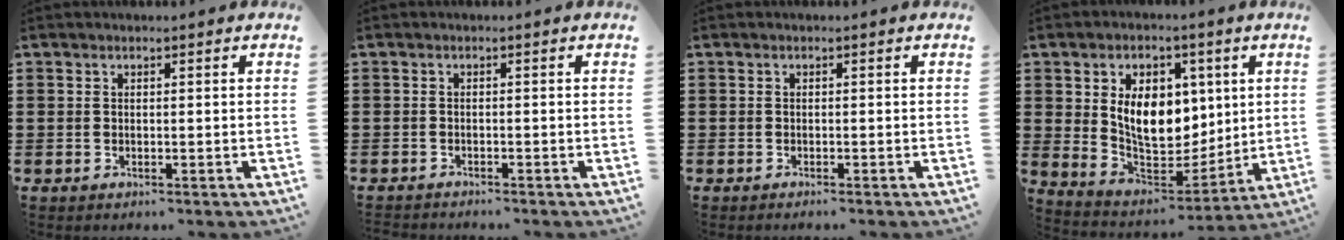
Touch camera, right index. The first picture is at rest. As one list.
[{"total": 1.2, "force": [-1.2, -0.1, -0.1], "torque": [0.000, 0.000, -0.024]}, {"total": 0.6, "force": [-0.6, -0.2, 0.1], "torque": [-0.003, -0.004, -0.012]}, {"total": 10.2, "force": [2.2, 7.1, 7.1], "torque": [-0.131, 0.006, 0.038]}]